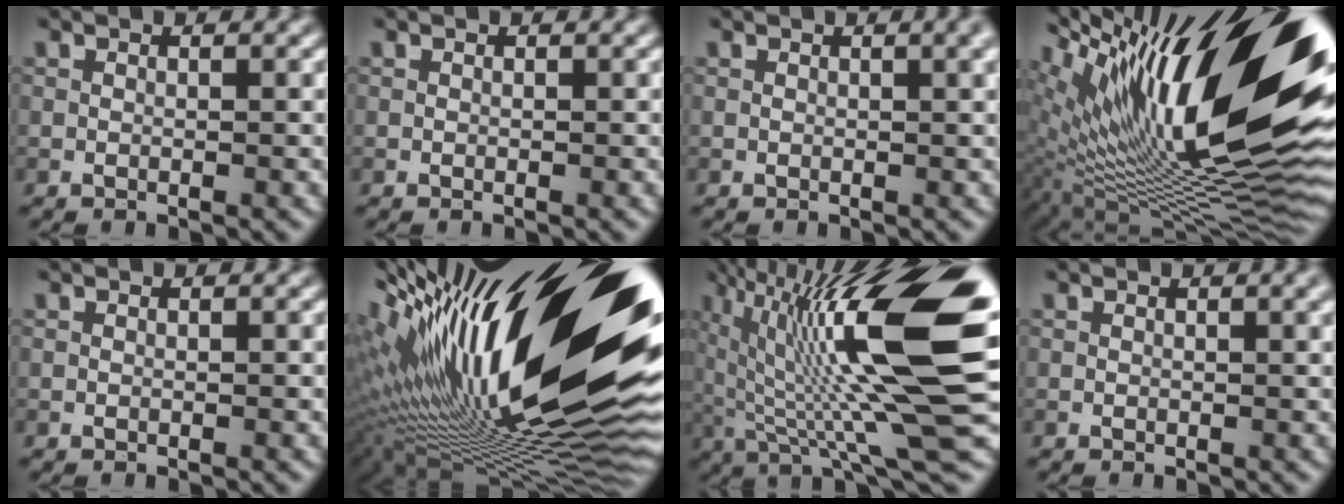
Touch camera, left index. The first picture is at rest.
{"total": 0.0}
{"total": 3.0, "force": [1.3, 1.2, 2.5], "torque": [-0.015, 0.013, 0.006]}
{"total": 19.3, "force": [7.4, 5.7, 17.0], "torque": [-0.259, 0.035, 0.126]}
{"total": 0.0}
{"total": 21.1, "force": [4.8, 8.1, 18.9], "torque": [-0.341, 0.013, 0.074]}
{"total": 15.7, "force": [3.3, 3.0, 15.1], "torque": [-0.260, 0.005, 0.068]}
{"total": 1.4, "force": [0.7, 0.4, 1.1], "torque": [-0.013, 0.003, 0.006]}